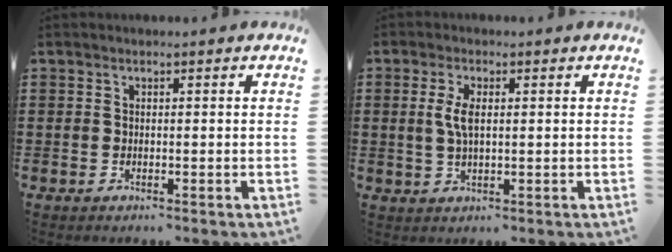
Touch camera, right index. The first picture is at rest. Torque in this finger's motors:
{"motor_torque": [0.67, -0.04, 0.24, 0.10]}